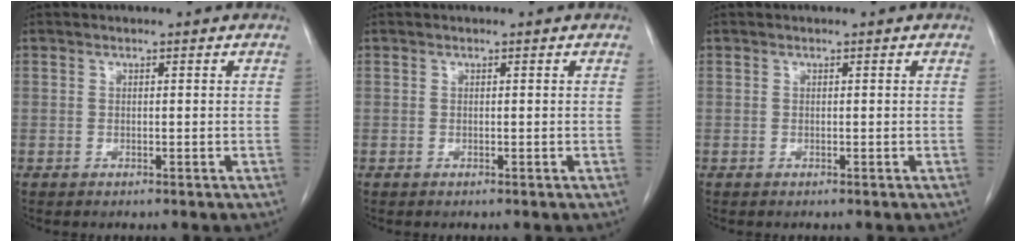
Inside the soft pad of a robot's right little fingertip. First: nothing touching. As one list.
[{"total": 0.0}, {"total": 0.0}]